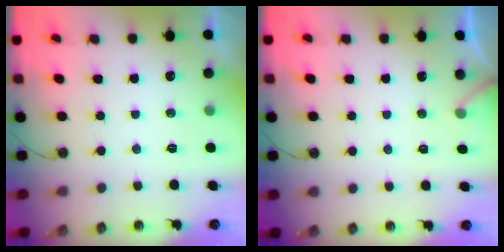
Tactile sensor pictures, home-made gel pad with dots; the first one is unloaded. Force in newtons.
{"total": 3.0, "press": 3.0, "slide": 0.2}